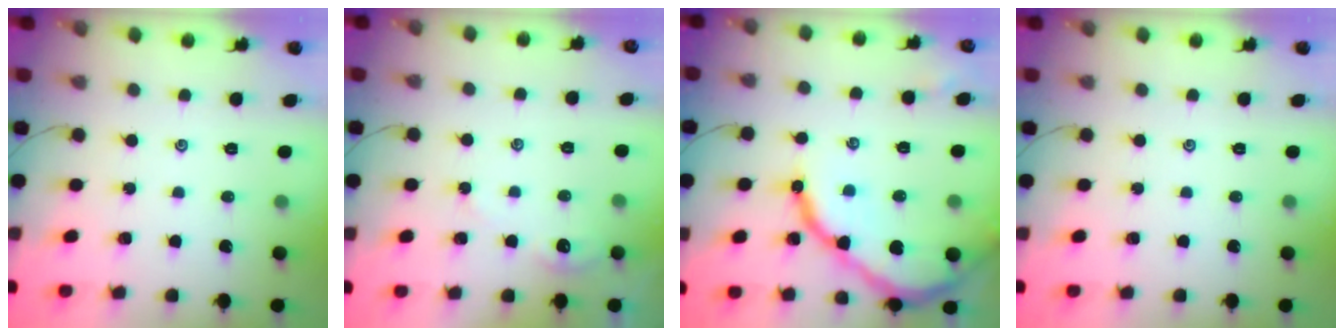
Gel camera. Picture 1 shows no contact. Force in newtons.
{"total": 3.2, "press": 3.2, "slide": 0.4}
{"total": 15.7, "press": 15.6, "slide": 2.0}
{"total": 0.0}